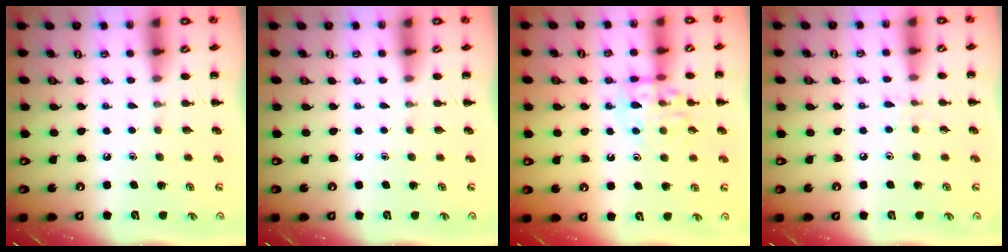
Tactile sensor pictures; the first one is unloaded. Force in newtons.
{"total": 0.0}
{"total": 12.4, "press": 12.3, "slide": 1.3}
{"total": 4.8, "press": 4.4, "slide": 1.9}